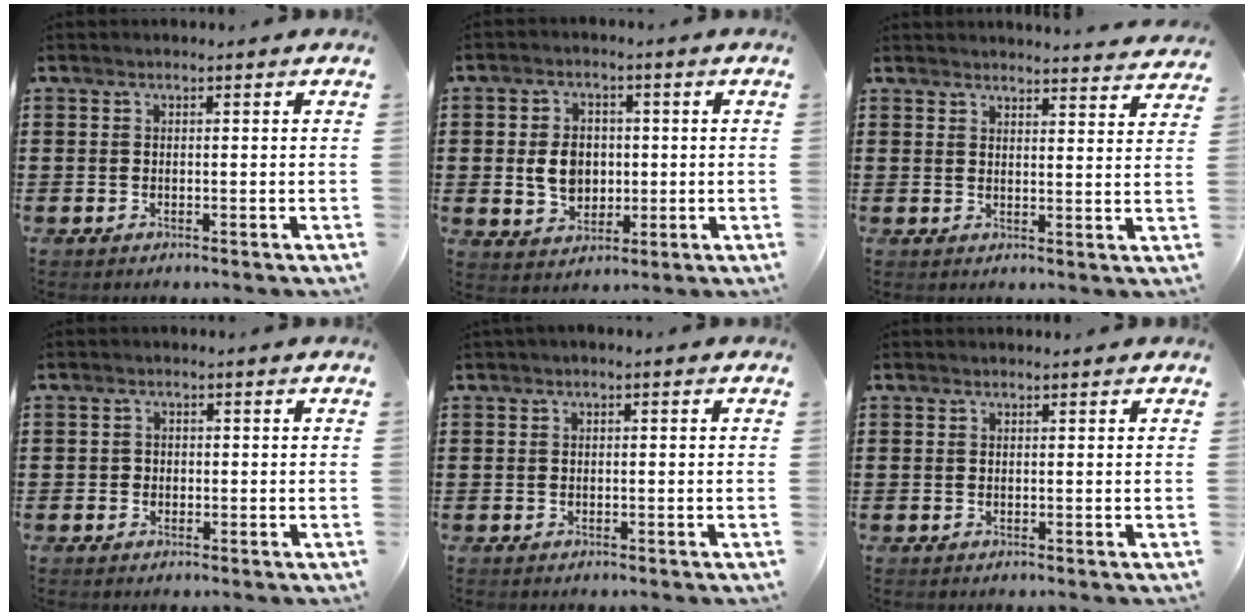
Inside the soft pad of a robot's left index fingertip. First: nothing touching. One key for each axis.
{"total": 5.9, "fx": -0.1, "fy": 4.6, "fz": 3.7, "tx": -0.072, "ty": 0.003, "tz": -0.008}
{"total": 3.1, "fx": 3.1, "fy": -0.4, "fz": 0.0, "tx": -0.004, "ty": -0.019, "tz": 0.055}
{"total": 1.1, "fx": -0.2, "fy": 1.1, "fz": 0.2, "tx": -0.007, "ty": 0.005, "tz": -0.007}
{"total": 0.6, "fx": -0.4, "fy": 0.2, "fz": 0.5, "tx": -0.009, "ty": -0.002, "tz": -0.007}
{"total": 0.0}